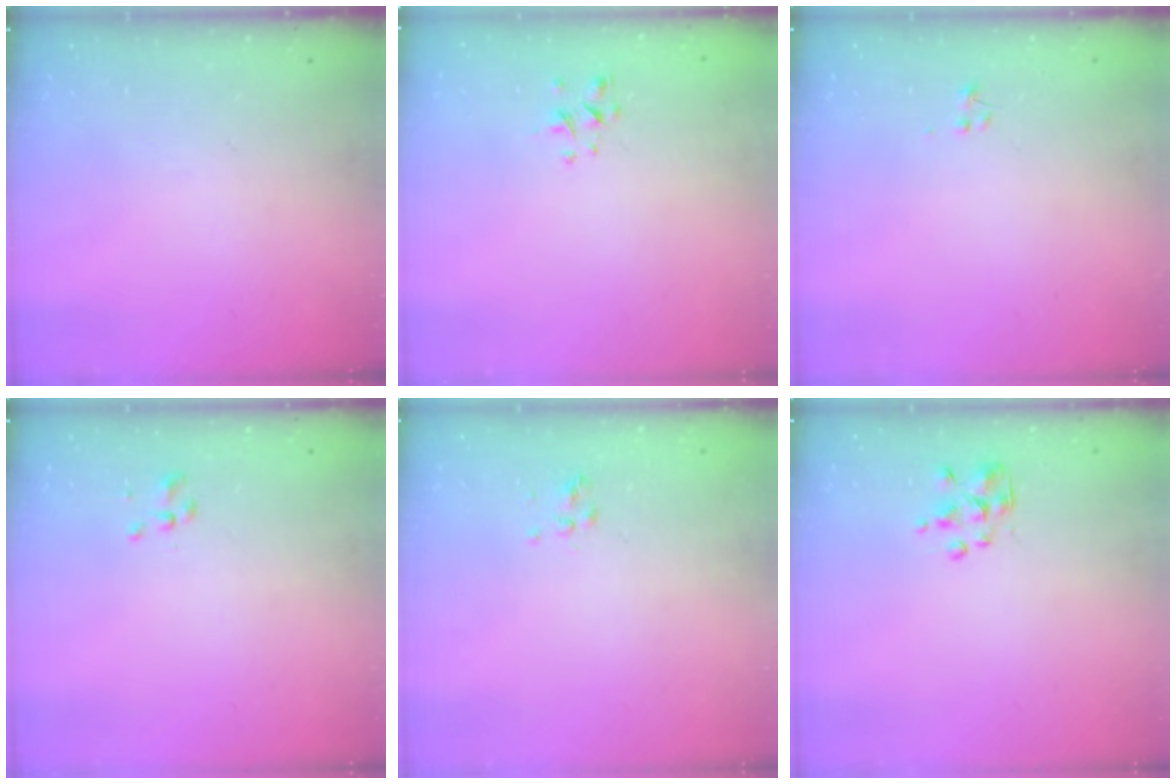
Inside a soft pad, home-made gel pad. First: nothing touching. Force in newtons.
{"total": 1.3, "press": 1.1, "slide": 0.6}
{"total": 0.0}
{"total": 1.8, "press": 1.7, "slide": 0.5}
{"total": 3.4, "press": 3.1, "slide": 1.4}
{"total": 2.3, "press": 2.2, "slide": 0.7}